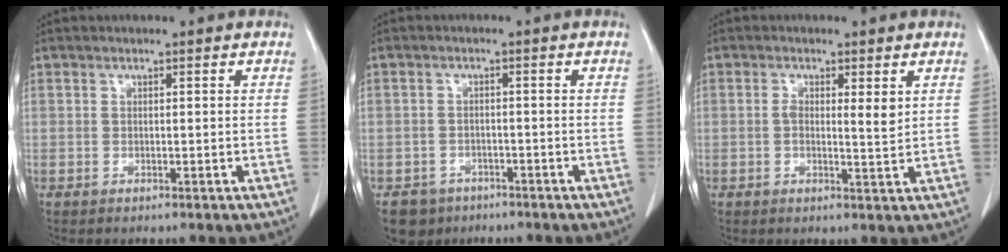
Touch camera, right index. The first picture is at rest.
{"total": 4.3, "force": [-2.8, 3.3, 0.1], "torque": [-0.001, 0.009, -0.044]}
{"total": 3.5, "force": [0.9, 0.9, 3.2], "torque": [-0.052, -0.001, 0.013]}